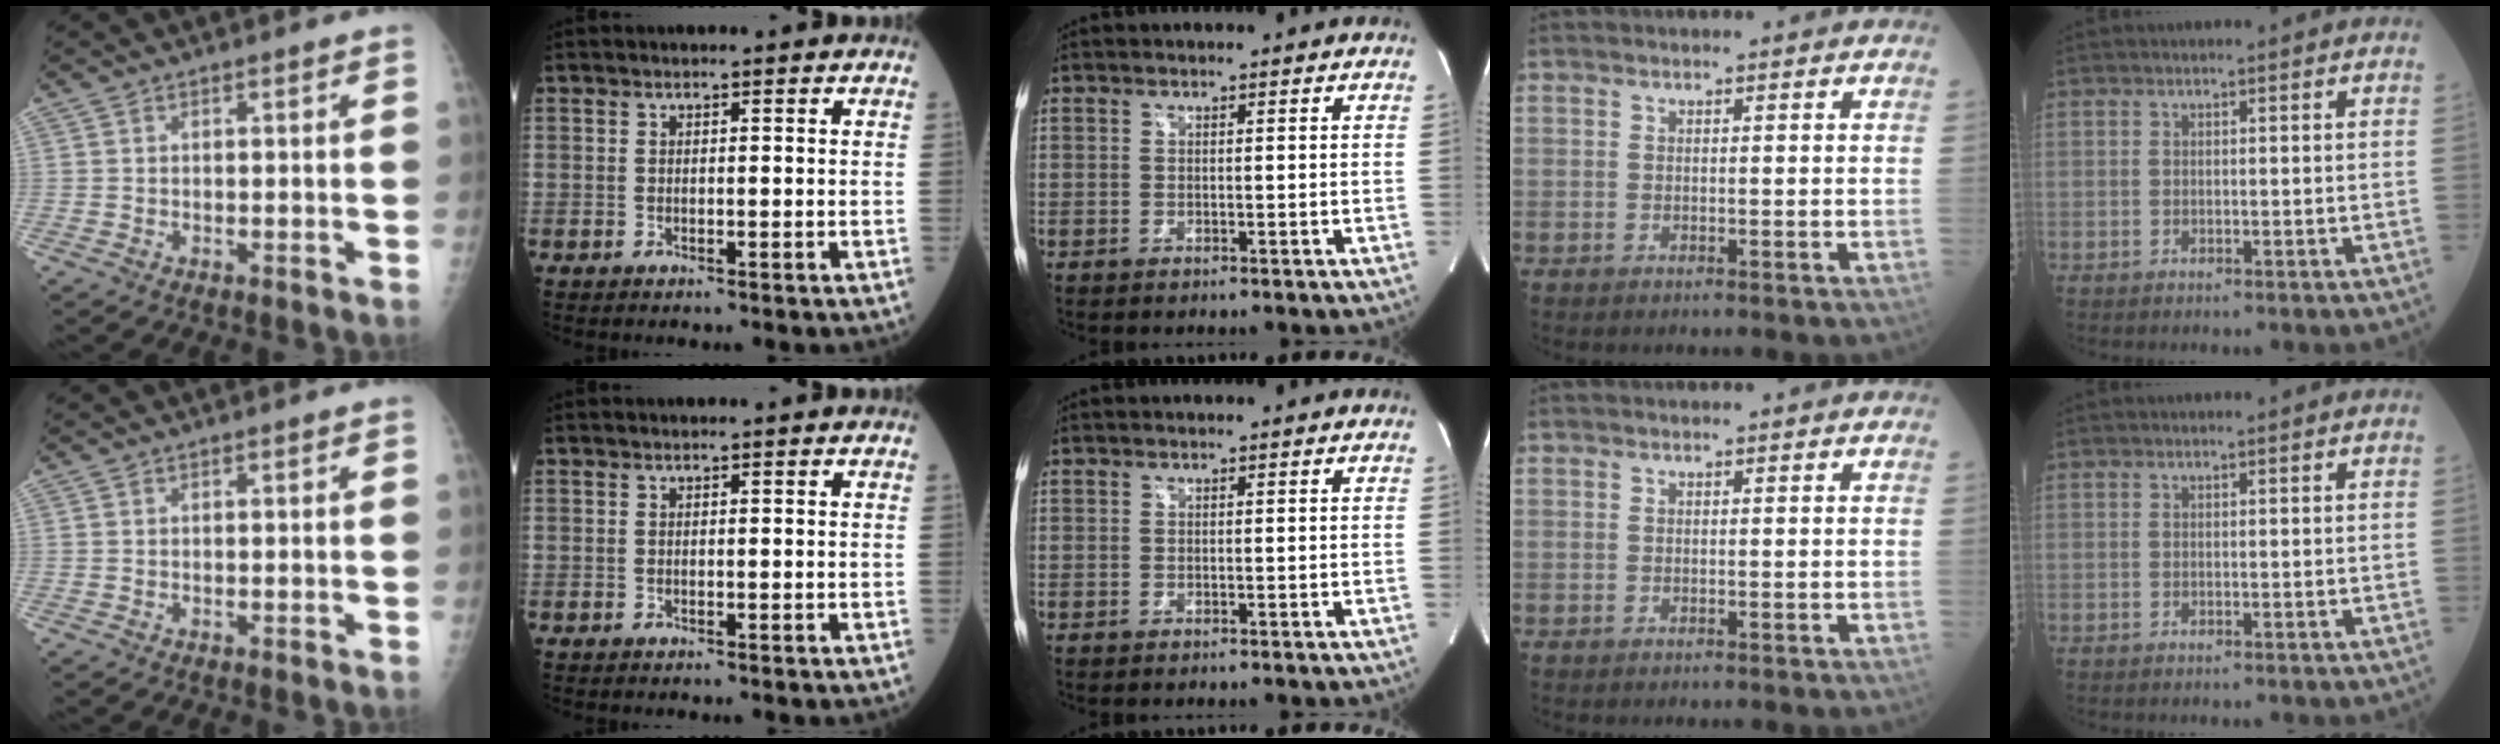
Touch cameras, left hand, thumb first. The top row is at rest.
{}